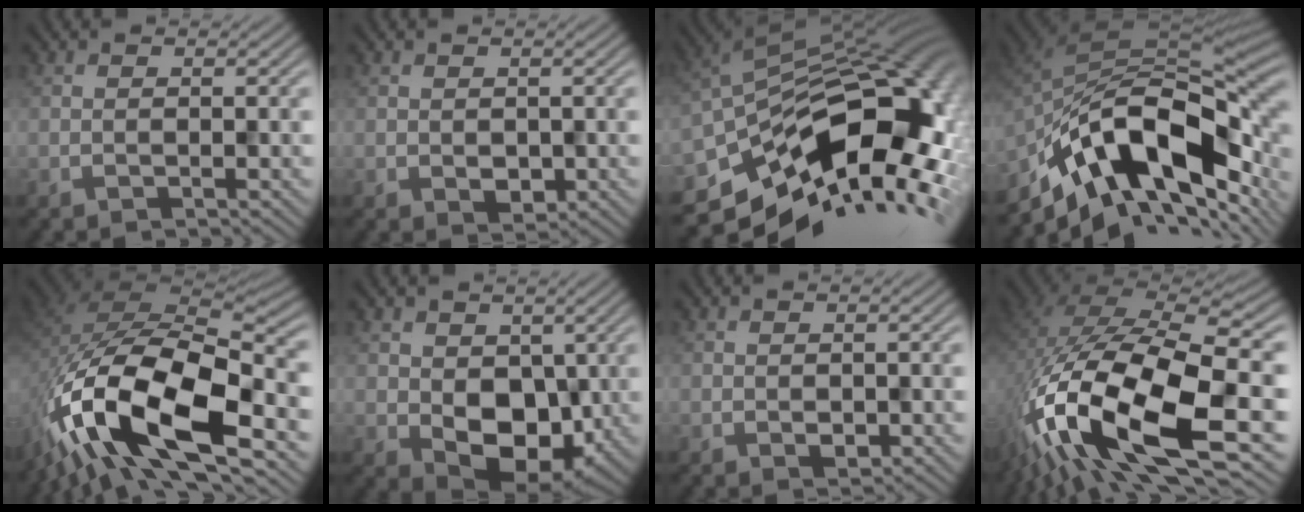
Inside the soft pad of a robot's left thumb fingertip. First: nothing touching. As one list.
[{"total": 1.2, "force": [-0.1, 1.1, 0.3], "torque": [-0.009, -0.005, 0.006]}, {"total": 16.2, "force": [-6.3, 8.9, 11.9], "torque": [-0.187, -0.017, -0.100]}, {"total": 16.3, "force": [-7.6, 8.6, 11.6], "torque": [-0.198, -0.010, -0.130]}, {"total": 17.0, "force": [-8.3, 8.2, 12.4], "torque": [-0.246, -0.026, -0.162]}, {"total": 7.9, "force": [0.0, 6.0, 5.2], "torque": [-0.099, -0.021, 0.007]}, {"total": 0.7, "force": [-0.2, 0.7, 0.0], "torque": [0.001, -0.002, 0.000]}, {"total": 18.3, "force": [-6.7, 8.2, 14.9], "torque": [-0.312, -0.023, -0.118]}]